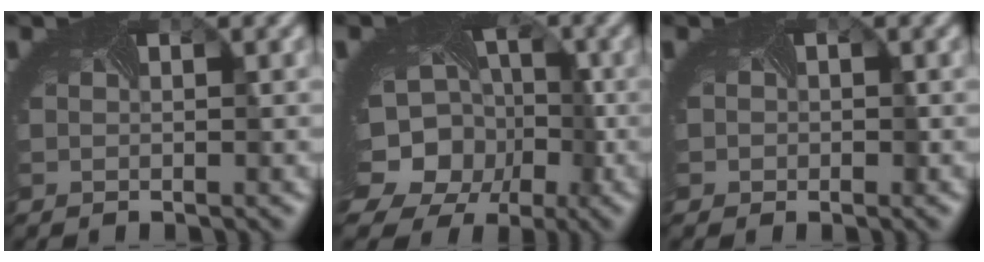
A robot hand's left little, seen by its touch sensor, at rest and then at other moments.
{"total": 13.5, "force": [-3.8, 11.1, 6.8], "torque": [-0.124, -0.038, -0.056]}
{"total": 1.9, "force": [0.0, 1.7, 0.8], "torque": [-0.005, 0.002, 0.001]}